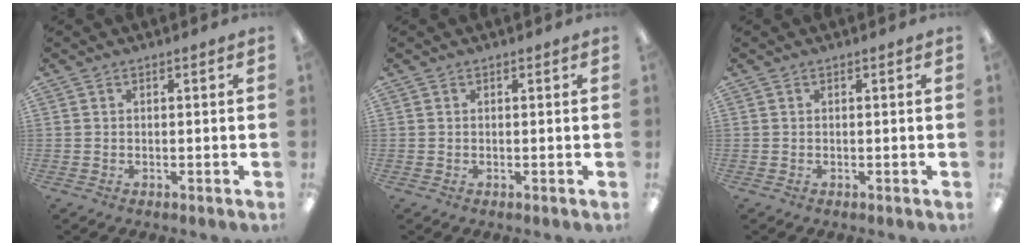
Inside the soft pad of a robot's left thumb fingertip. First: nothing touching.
{"total": 0.0}
{"total": 0.0}